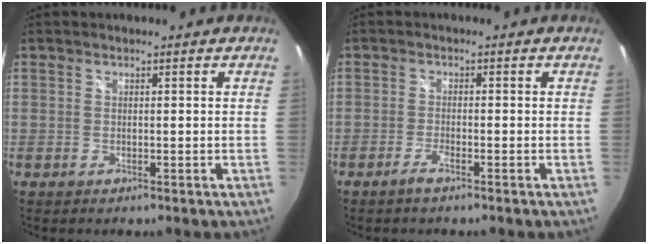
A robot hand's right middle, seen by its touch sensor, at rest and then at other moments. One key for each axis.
{"total": 2.1, "fx": -1.6, "fy": 0.3, "fz": 1.3, "tx": -0.036, "ty": -0.002, "tz": -0.035}